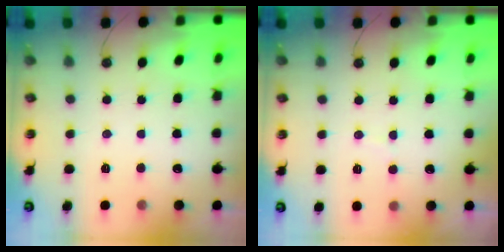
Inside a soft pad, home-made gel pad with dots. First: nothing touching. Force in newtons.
{"total": 2.9, "press": 2.7, "slide": 1.1}